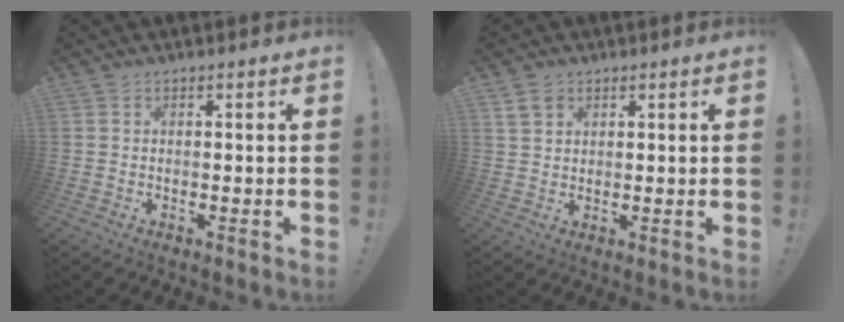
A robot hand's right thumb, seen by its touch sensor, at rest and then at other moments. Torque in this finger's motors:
{"motor_torque": [-0.02, 0.04, 0.10, -0.19, 0.03]}